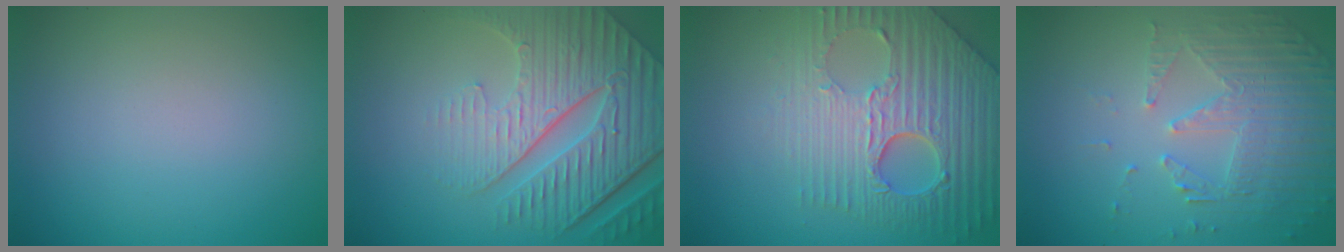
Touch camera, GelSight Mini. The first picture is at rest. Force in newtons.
{"total": 8.6, "press": 6.1, "slide": 6.1}
{"total": 7.5, "press": 5.9, "slide": 4.7}
{"total": 5.3, "press": 3.7, "slide": 3.8}